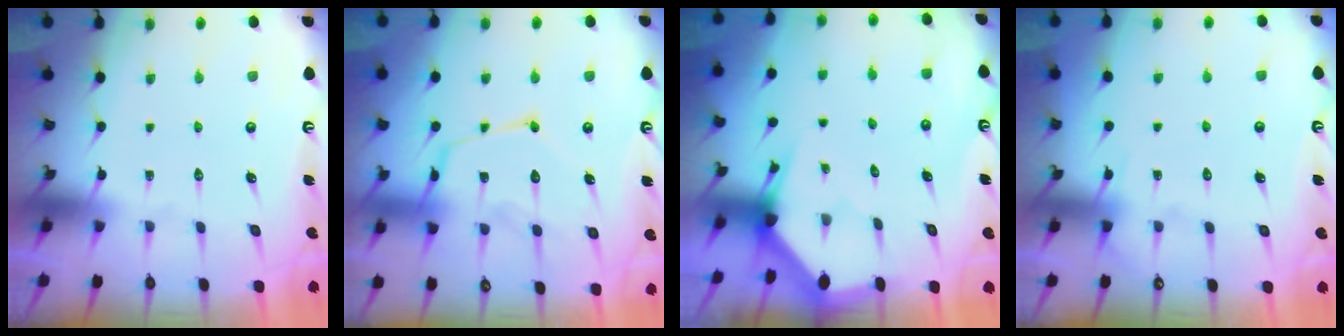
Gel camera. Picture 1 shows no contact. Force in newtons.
{"total": 15.3, "press": 15.3, "slide": 1.3}
{"total": 3.0, "press": 3.0, "slide": 0.2}
{"total": 5.0, "press": 5.0, "slide": 0.6}